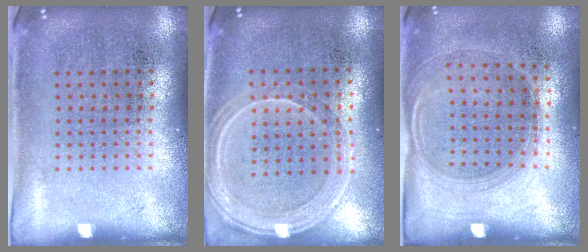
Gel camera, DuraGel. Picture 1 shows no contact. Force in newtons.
{"total": 1.2, "press": 1.2, "slide": 0.2}
{"total": 1.4, "press": 1.2, "slide": 0.6}